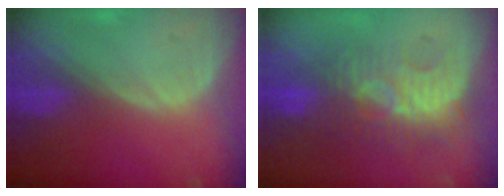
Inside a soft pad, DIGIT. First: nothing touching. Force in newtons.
{"total": 8.8, "press": 8.4, "slide": 2.7}